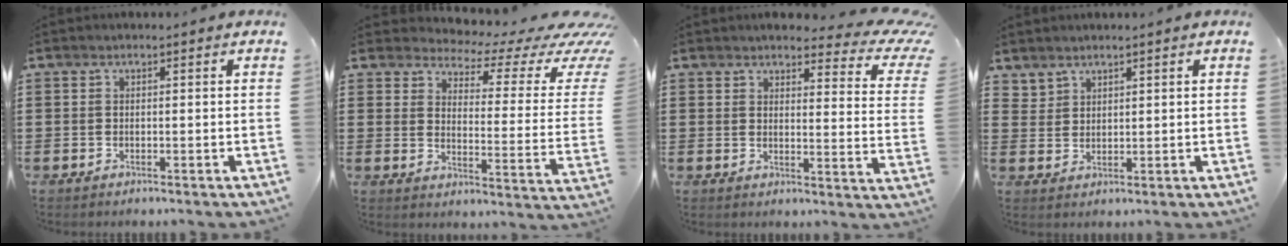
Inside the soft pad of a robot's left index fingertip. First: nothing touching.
{"total": 4.5, "force": [3.6, 1.3, 2.3], "torque": [-0.042, -0.038, 0.054]}
{"total": 4.9, "force": [4.1, 0.8, 2.5], "torque": [-0.045, -0.032, 0.065]}
{"total": 2.4, "force": [2.1, 1.0, -0.2], "torque": [-0.004, 0.001, 0.044]}